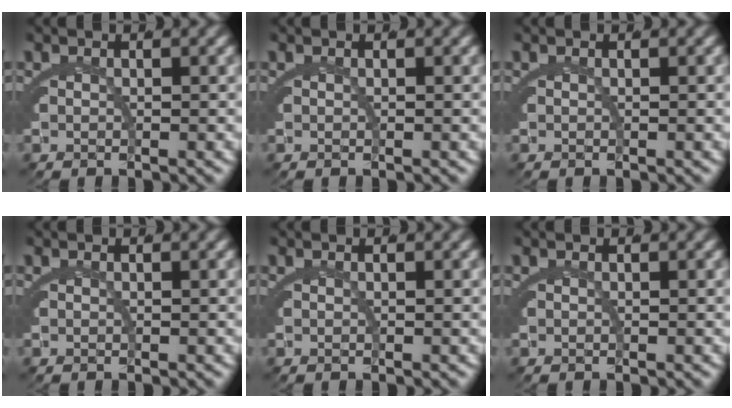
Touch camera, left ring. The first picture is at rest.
{"total": 0.0}
{"total": 0.0}
{"total": 0.0}
{"total": 0.0}
{"total": 0.0}